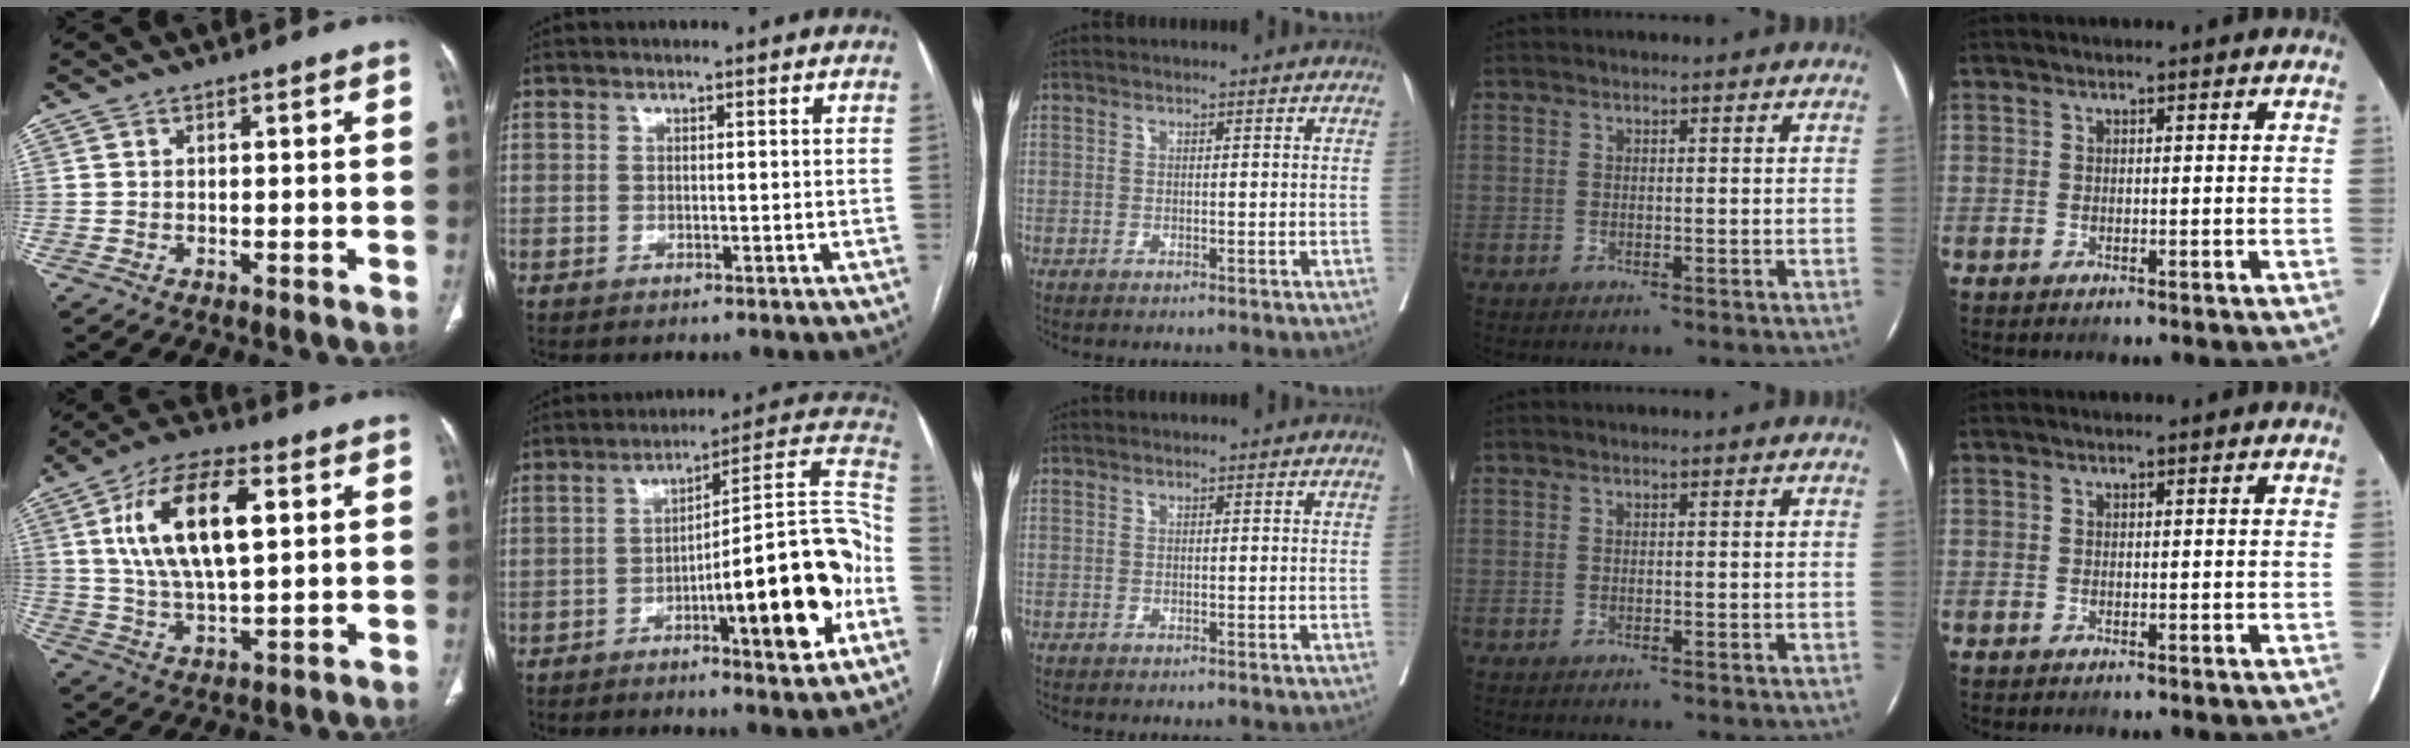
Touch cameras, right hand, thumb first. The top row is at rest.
{"thumb": {"total": 16.6, "force": [4.4, 7.2, 14.3], "torque": [-0.263, 0.001, 0.081]}, "index": {"total": 18.5, "force": [-6.1, 2.2, 17.3], "torque": [-0.210, 0.026, -0.080]}}